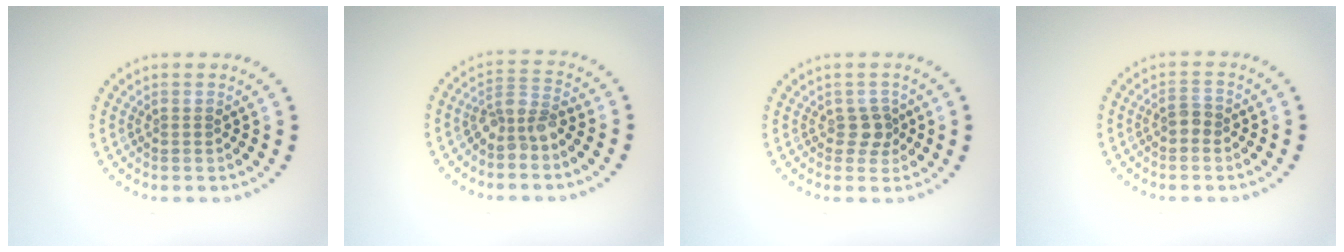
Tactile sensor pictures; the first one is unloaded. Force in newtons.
{"total": 3.0, "press": 2.3, "slide": 1.9}
{"total": 1.7, "press": 1.4, "slide": 1.0}
{"total": 1.2, "press": 1.2, "slide": 0.3}